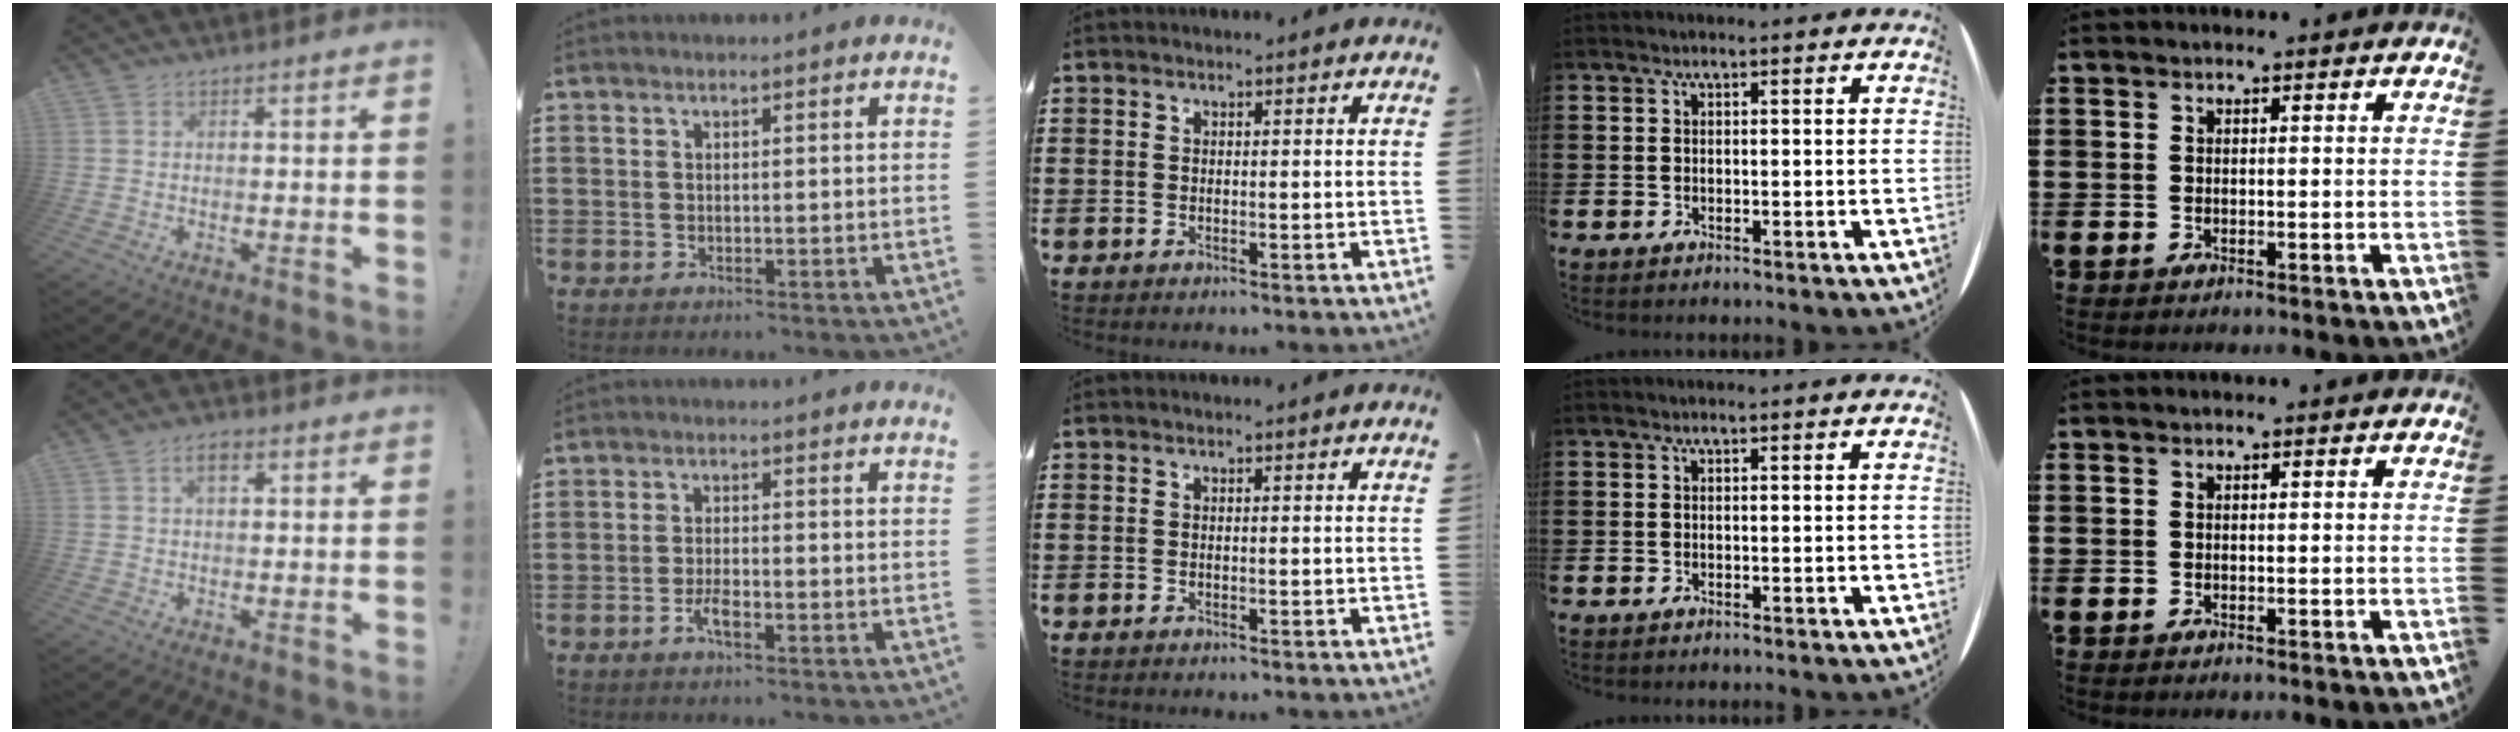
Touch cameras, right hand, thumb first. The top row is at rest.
{"thumb": {"total": 3.2, "force": [1.2, 1.6, 2.5], "torque": [-0.039, 0.002, 0.017]}, "index": {"total": 2.7, "force": [-1.6, 0.6, 2.1], "torque": [-0.043, 0.000, -0.031]}}